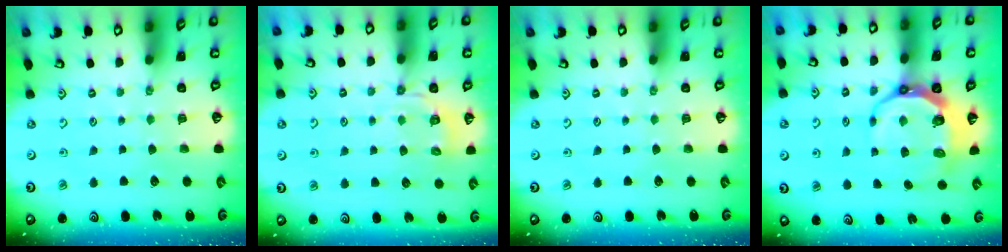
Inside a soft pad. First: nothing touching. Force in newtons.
{"total": 6.3, "press": 6.0, "slide": 1.9}
{"total": 0.0}
{"total": 10.3, "press": 9.4, "slide": 4.1}